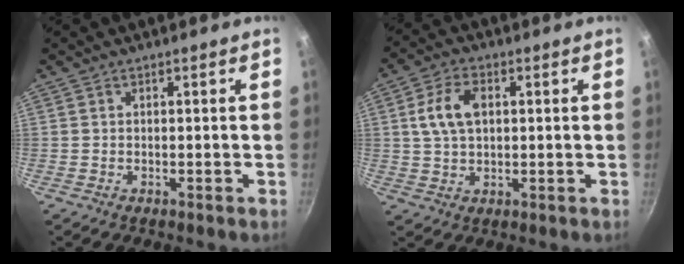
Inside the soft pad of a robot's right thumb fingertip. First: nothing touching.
{"total": 8.0, "force": [1.6, 4.9, 6.1], "torque": [-0.115, 0.008, 0.032]}